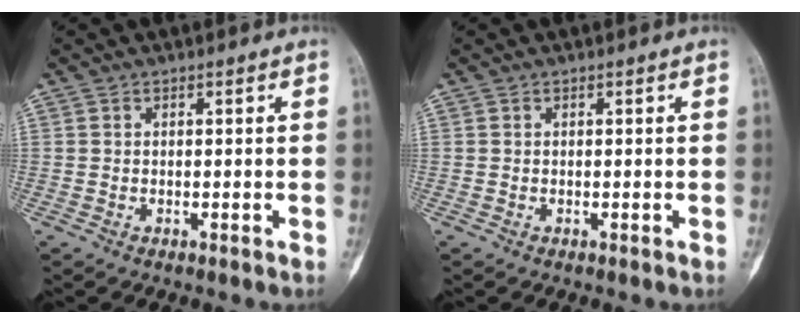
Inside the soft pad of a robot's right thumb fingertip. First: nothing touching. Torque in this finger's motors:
{"motor_torque": [-0.01, 0.00, 0.06, -0.07, 0.01]}